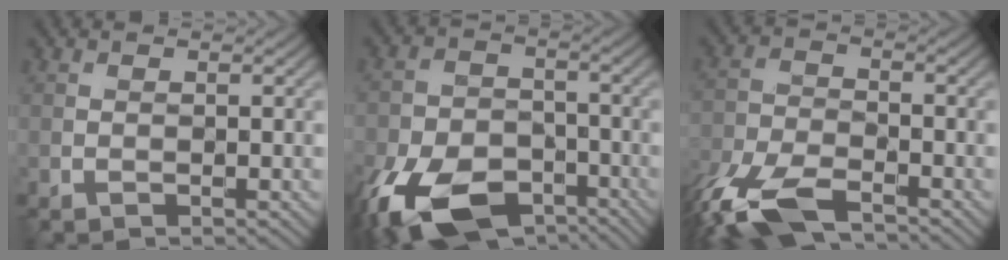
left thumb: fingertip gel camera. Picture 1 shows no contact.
{"total": 14.3, "force": [-8.4, 8.1, 8.4], "torque": [-0.196, -0.040, -0.149]}
{"total": 10.4, "force": [-7.2, 4.1, 6.3], "torque": [-0.145, -0.020, -0.154]}